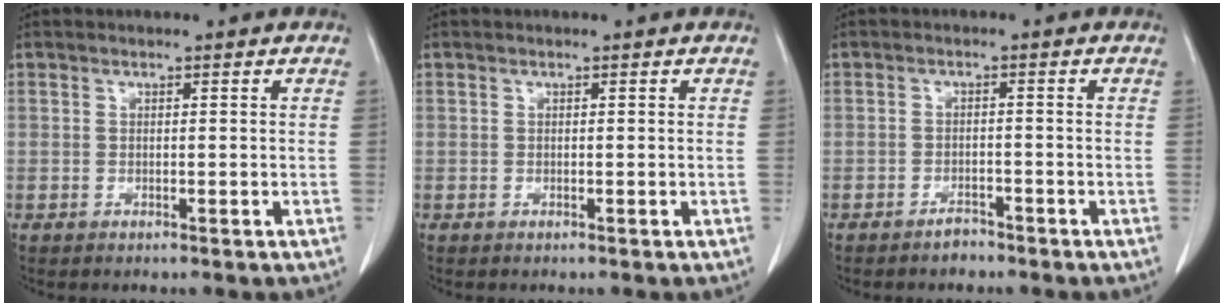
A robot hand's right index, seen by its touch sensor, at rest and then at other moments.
{"total": 0.0}
{"total": 1.9, "force": [-1.6, 0.7, 0.5], "torque": [-0.010, 0.001, -0.024]}